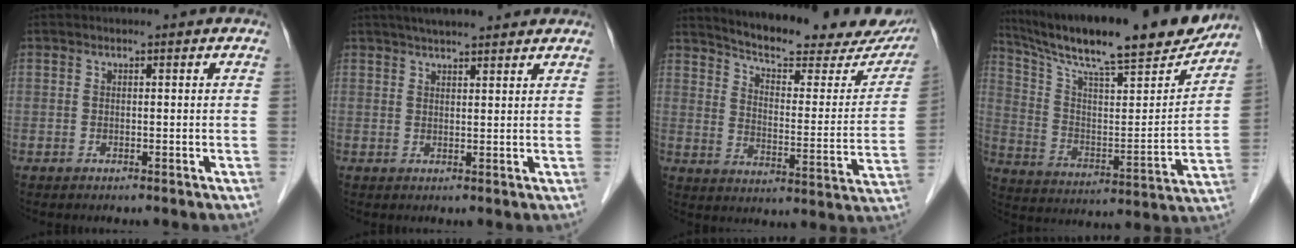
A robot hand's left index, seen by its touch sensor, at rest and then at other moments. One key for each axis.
{"total": 8.3, "fx": 7.2, "fy": 1.2, "fz": 4.0, "tx": -0.057, "ty": 0.029, "tz": 0.100}
{"total": 23.1, "fx": 20.6, "fy": 4.3, "fz": 9.5, "tx": -0.132, "ty": -0.043, "tz": 0.259}
{"total": 24.9, "fx": 21.2, "fy": 2.9, "fz": 12.8, "tx": -0.223, "ty": -0.020, "tz": 0.321}